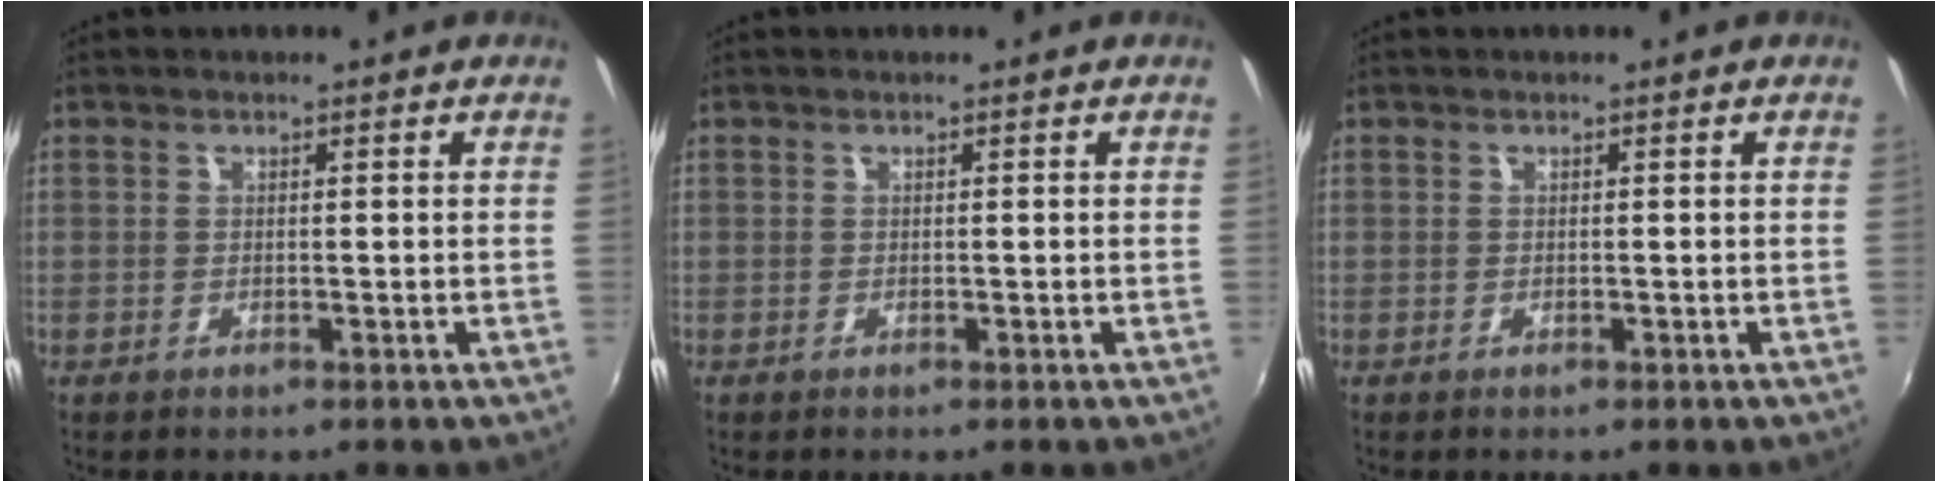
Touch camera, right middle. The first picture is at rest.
{"total": 0.0}
{"total": 0.0}